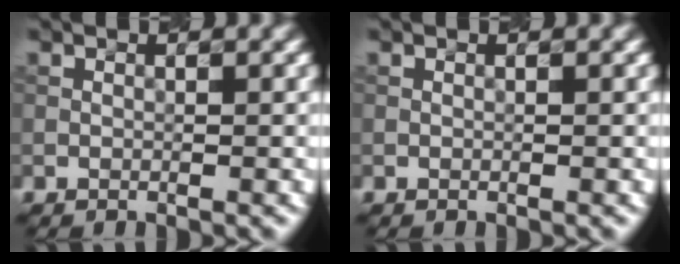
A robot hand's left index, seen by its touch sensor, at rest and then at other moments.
{"total": 0.0}